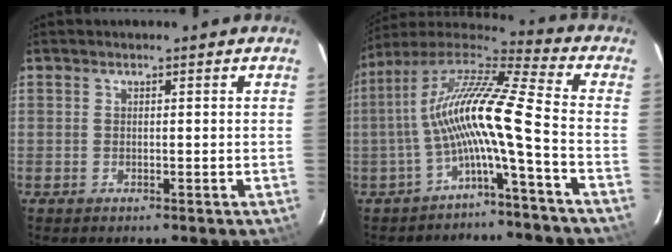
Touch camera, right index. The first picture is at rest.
{"total": 13.6, "force": [-3.4, 0.0, 13.2], "torque": [-0.240, 0.007, -0.070]}